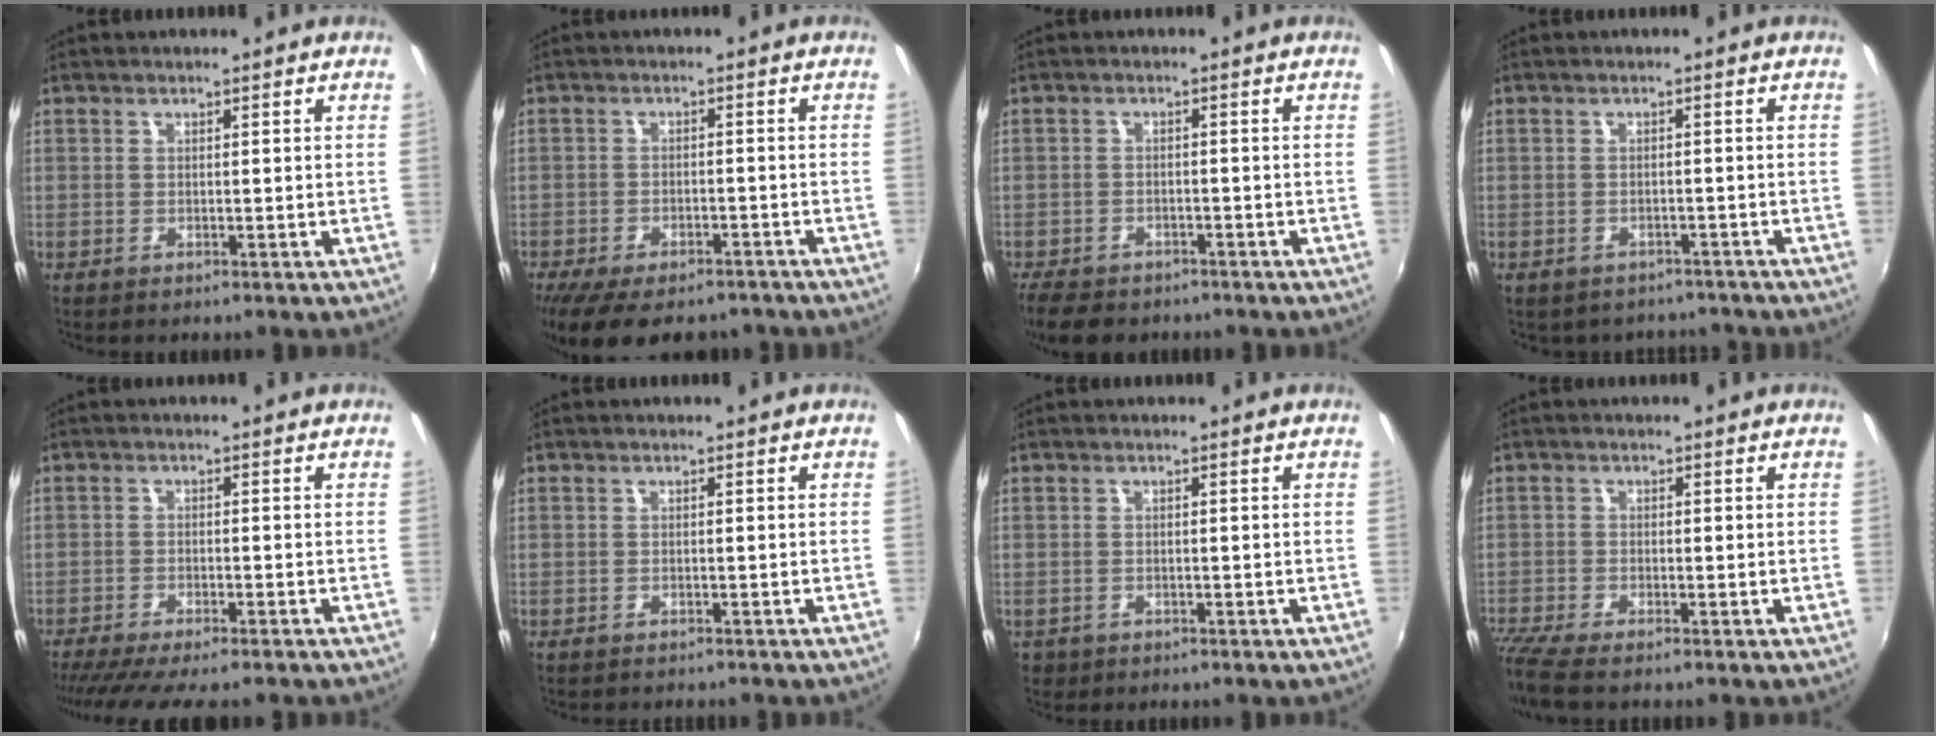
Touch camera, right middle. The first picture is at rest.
{"total": 14.3, "force": [-10.9, 5.9, 7.1], "torque": [-0.150, -0.032, -0.162]}
{"total": 7.6, "force": [-6.0, 3.7, 2.9], "torque": [-0.078, -0.016, -0.104]}
{"total": 5.9, "force": [-4.9, 3.0, 1.3], "torque": [-0.029, -0.010, -0.061]}
{"total": 9.5, "force": [-8.2, 0.9, 4.7], "torque": [-0.105, -0.034, -0.134]}
{"total": 2.0, "force": [-1.8, 0.5, 0.5], "torque": [-0.015, -0.014, -0.027]}
{"total": 2.0, "force": [-1.0, 1.6, 0.5], "torque": [-0.016, -0.005, -0.014]}
{"total": 5.5, "force": [-4.8, 0.5, 2.7], "torque": [-0.076, -0.028, -0.092]}